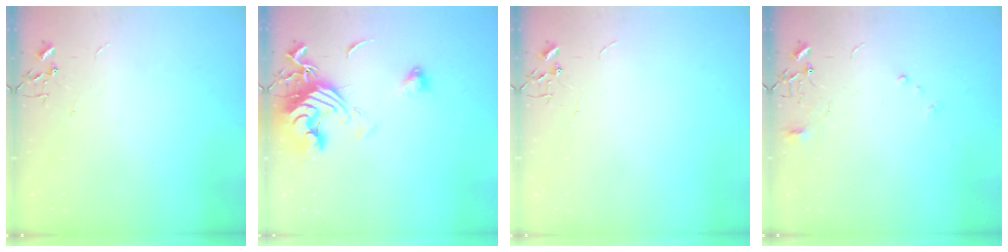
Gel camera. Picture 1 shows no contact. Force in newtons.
{"total": 14.8, "press": 14.6, "slide": 1.8}
{"total": 0.0}
{"total": 6.3, "press": 6.3, "slide": 0.6}